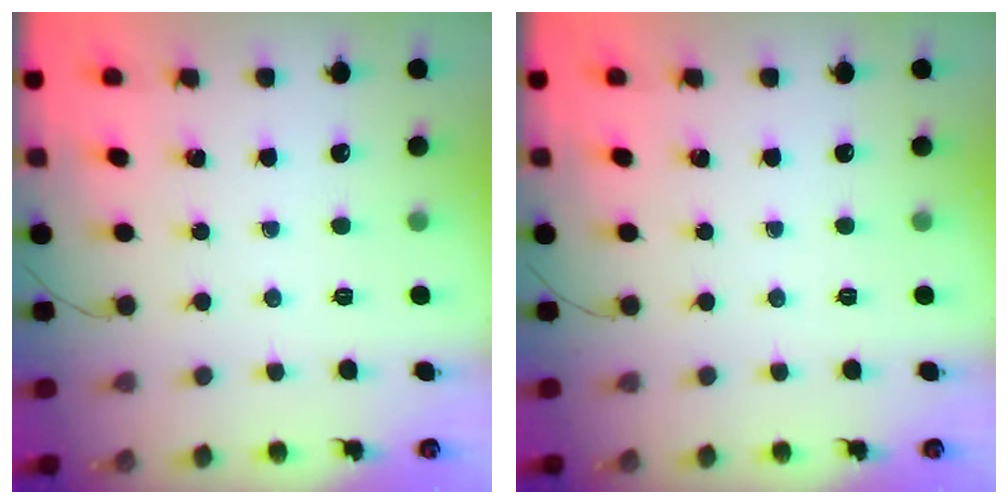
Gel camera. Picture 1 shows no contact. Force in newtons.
{"total": 0.0}